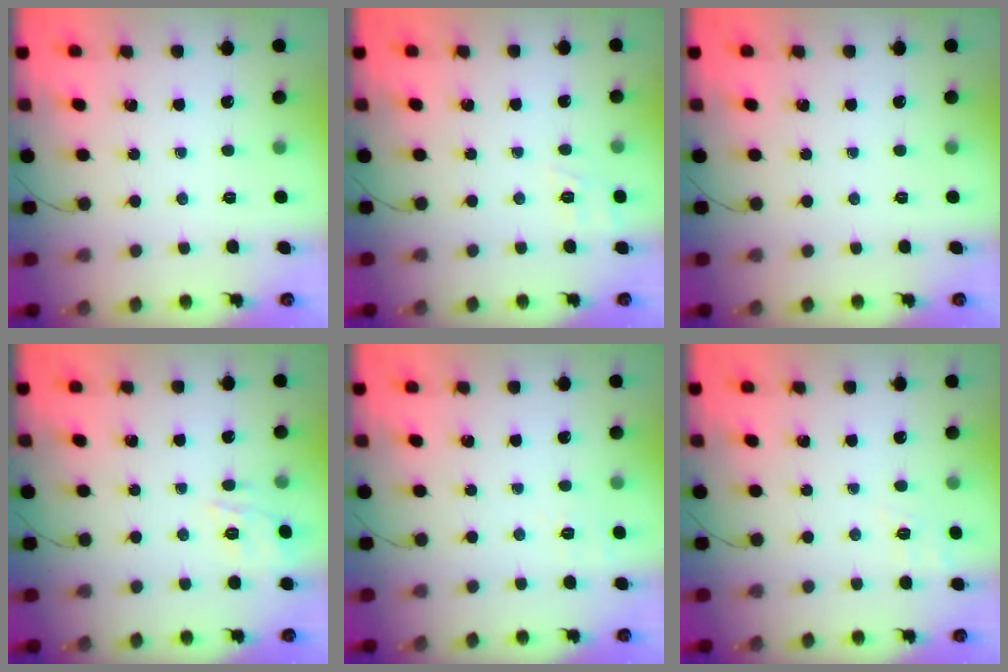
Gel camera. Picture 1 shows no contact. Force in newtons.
{"total": 7.9, "press": 7.7, "slide": 1.6}
{"total": 0.0}
{"total": 8.5, "press": 8.4, "slide": 1.0}
{"total": 3.9, "press": 3.4, "slide": 1.9}
{"total": 8.0, "press": 7.8, "slide": 2.1}